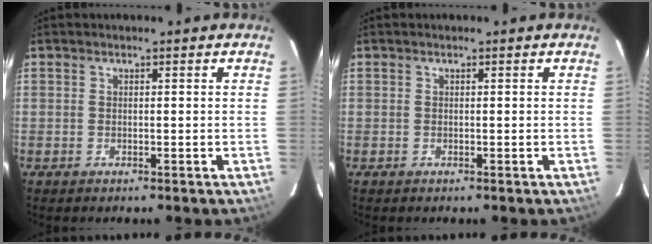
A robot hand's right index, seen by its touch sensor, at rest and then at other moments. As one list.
[{"total": 0.0}]